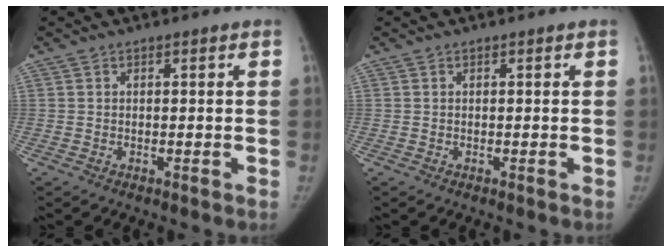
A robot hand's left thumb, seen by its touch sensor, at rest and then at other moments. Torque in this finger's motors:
{"motor_torque": [0.00, 0.00, 0.19, -0.17, 0.00]}